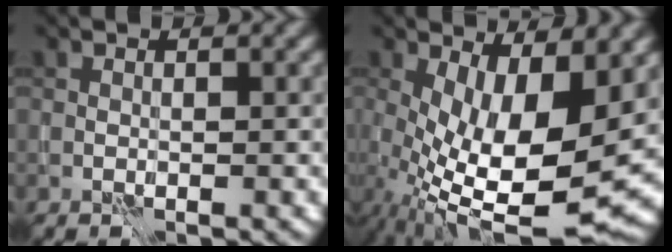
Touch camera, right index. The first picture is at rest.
{"total": 11.7, "force": [-0.2, 4.6, 10.7], "torque": [-0.178, -0.025, 0.005]}